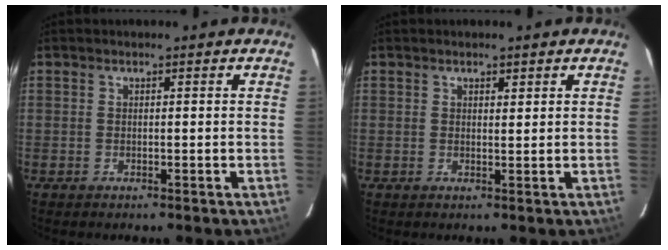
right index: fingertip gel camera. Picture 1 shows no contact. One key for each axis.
{"total": 1.1, "fx": 0.8, "fy": 0.3, "fz": 0.6, "tx": -0.013, "ty": 0.000, "tz": 0.013}